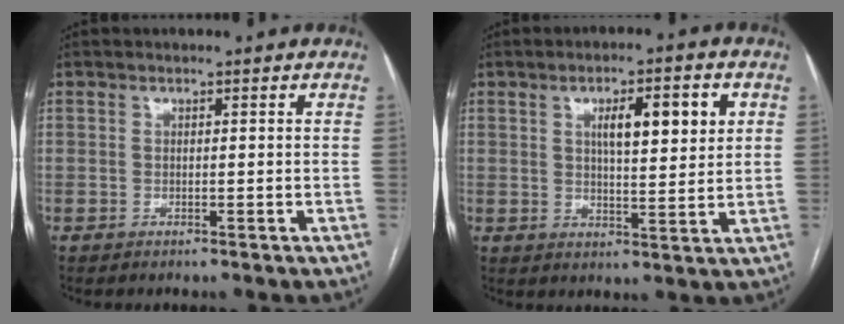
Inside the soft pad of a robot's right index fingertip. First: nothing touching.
{"total": 8.3, "force": [2.7, 1.9, 7.6], "torque": [-0.120, 0.010, 0.044]}